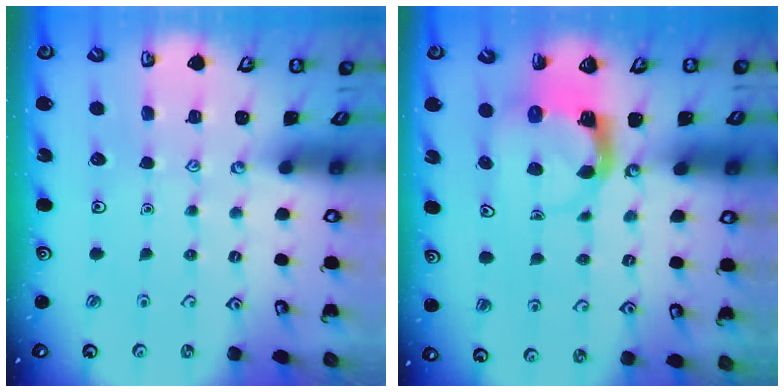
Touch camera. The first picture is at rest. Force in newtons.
{"total": 4.2, "press": 4.2, "slide": 0.2}